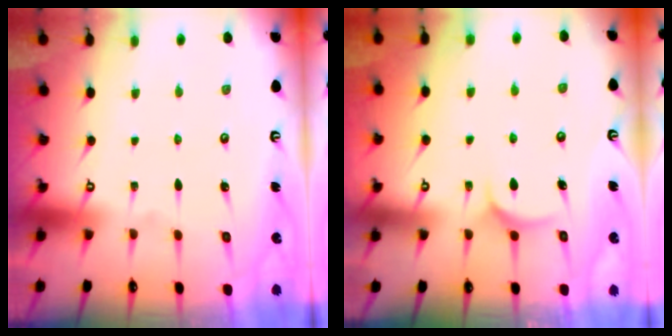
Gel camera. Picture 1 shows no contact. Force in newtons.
{"total": 5.2, "press": 5.2, "slide": 0.1}